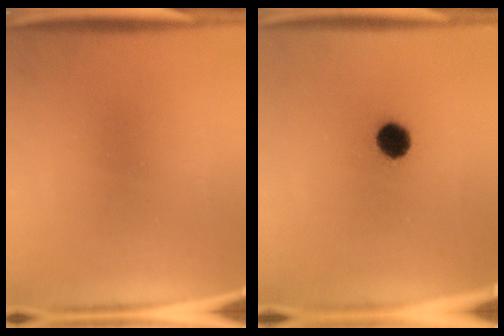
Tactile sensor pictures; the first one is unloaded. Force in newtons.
{"total": 5.9}